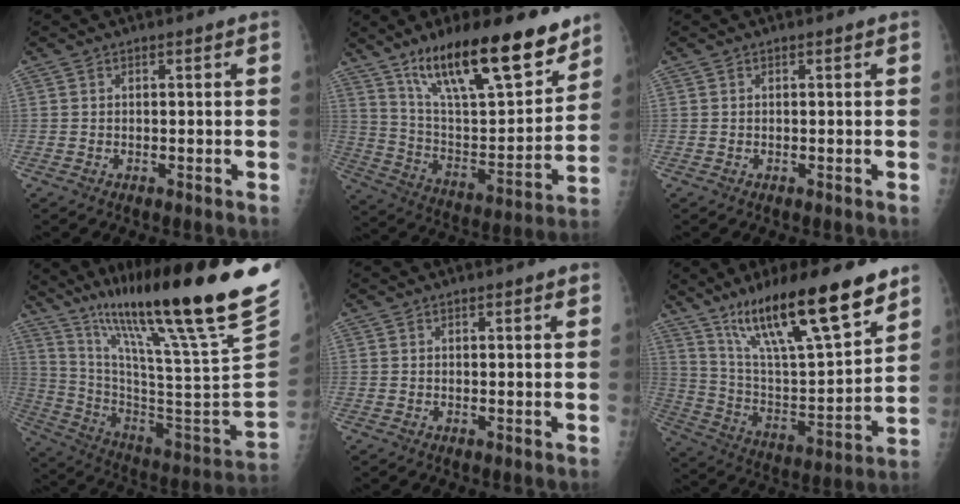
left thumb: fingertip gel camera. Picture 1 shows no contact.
{"total": 24.7, "force": [16.6, 7.4, 16.7], "torque": [-0.234, -0.062, 0.285]}
{"total": 0.0}
{"total": 34.8, "force": [23.1, 2.7, 25.8], "torque": [-0.365, -0.096, 0.369]}
{"total": 1.7, "force": [0.9, 0.4, 1.3], "torque": [-0.016, -0.001, 0.011]}
{"total": 23.8, "force": [15.5, 4.3, 17.5], "torque": [-0.284, -0.052, 0.275]}